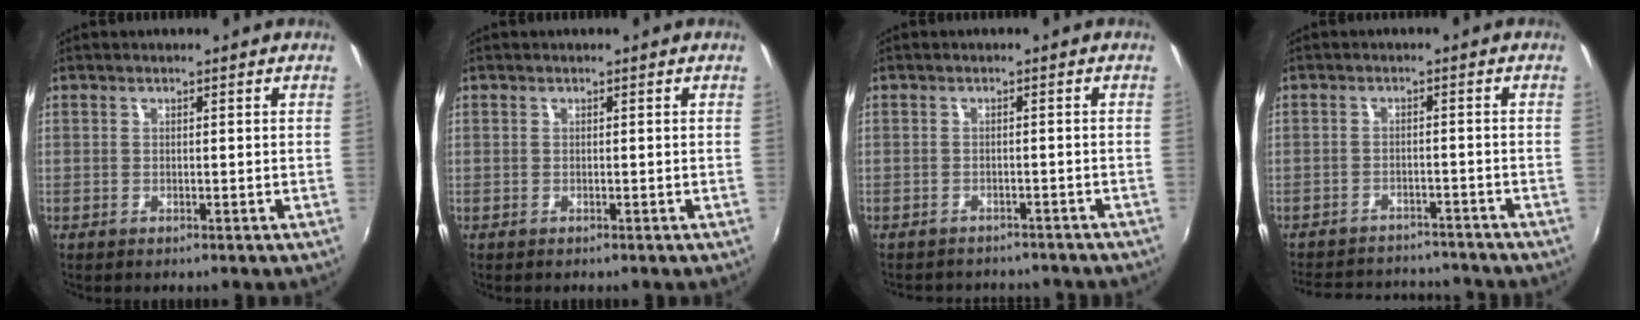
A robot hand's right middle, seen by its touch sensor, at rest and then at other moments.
{"total": 0.0}
{"total": 9.0, "force": [-7.9, 3.1, 2.9], "torque": [-0.065, -0.016, -0.102]}
{"total": 14.3, "force": [-12.9, 4.3, 4.5], "torque": [-0.109, 0.011, -0.179]}